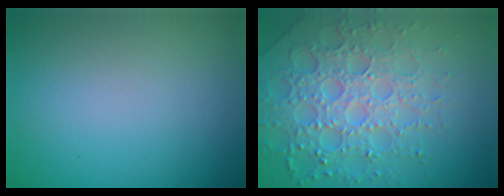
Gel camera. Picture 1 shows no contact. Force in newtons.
{"total": 5.4, "press": 5.2, "slide": 1.5}